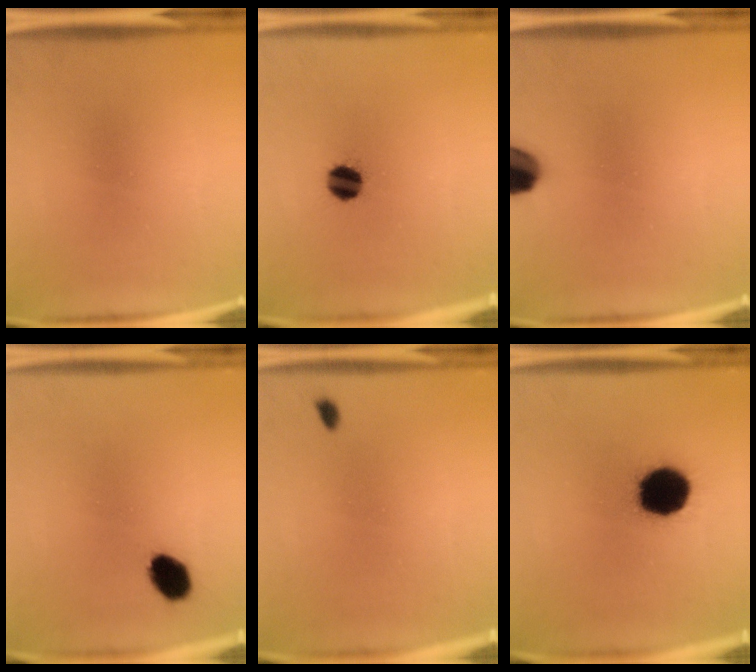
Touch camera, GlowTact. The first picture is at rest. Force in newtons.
{"total": 6.4}
{"total": 9.2}
{"total": 6.1}
{"total": 0.7}
{"total": 17.3}